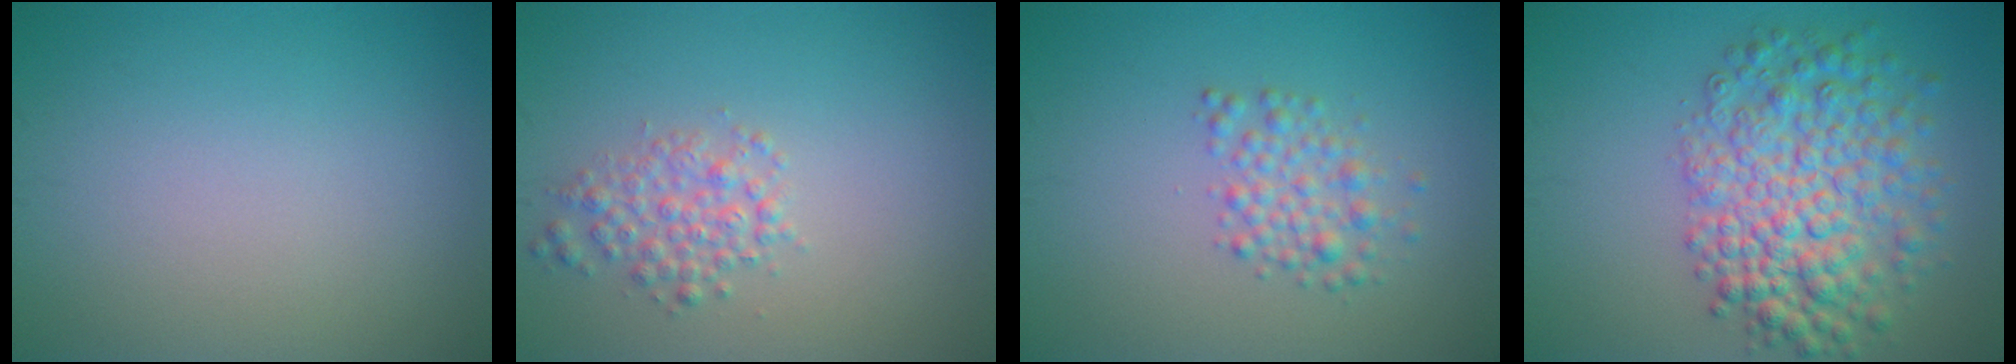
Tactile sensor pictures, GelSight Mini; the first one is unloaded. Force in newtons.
{"total": 2.4, "press": 2.4, "slide": 0.1}
{"total": 2.4, "press": 2.4, "slide": 0.1}
{"total": 7.3, "press": 7.3, "slide": 0.2}